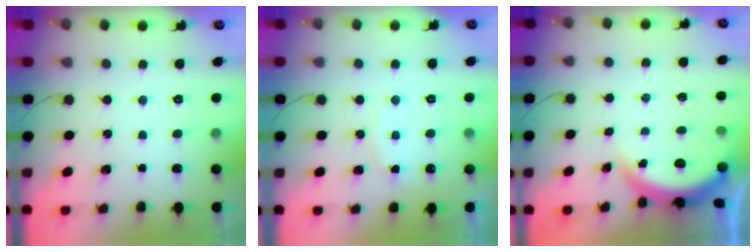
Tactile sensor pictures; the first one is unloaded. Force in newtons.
{"total": 6.5, "press": 6.5, "slide": 0.7}
{"total": 4.0, "press": 3.7, "slide": 1.5}